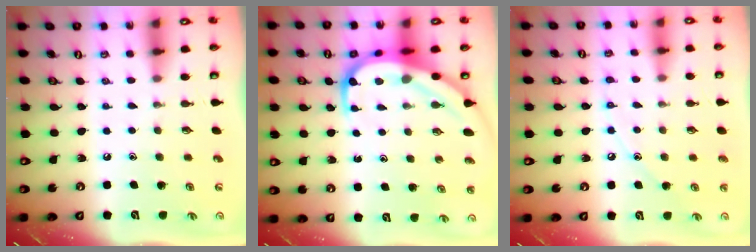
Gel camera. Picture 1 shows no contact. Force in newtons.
{"total": 11.3, "press": 11.3, "slide": 1.1}
{"total": 6.6, "press": 6.6, "slide": 0.4}